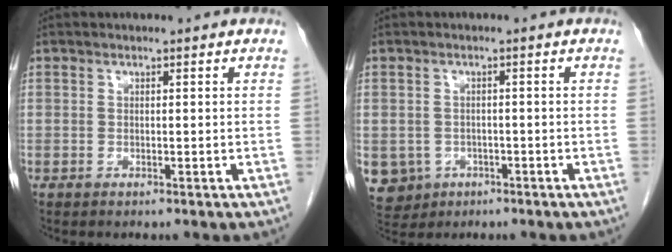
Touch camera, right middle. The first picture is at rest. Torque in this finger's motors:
{"motor_torque": [0.89, -0.93, 0.14, 0.03]}